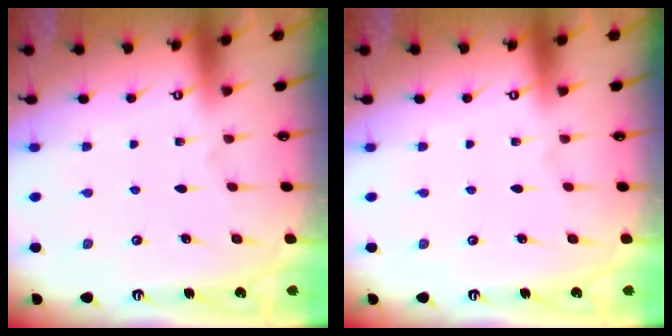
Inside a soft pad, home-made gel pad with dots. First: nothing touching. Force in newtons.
{"total": 0.0}